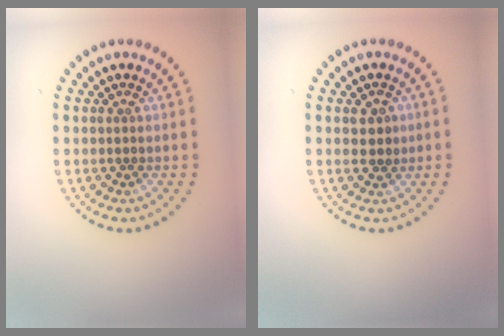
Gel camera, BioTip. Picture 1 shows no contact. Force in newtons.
{"total": 1.9, "press": 1.7, "slide": 0.7}